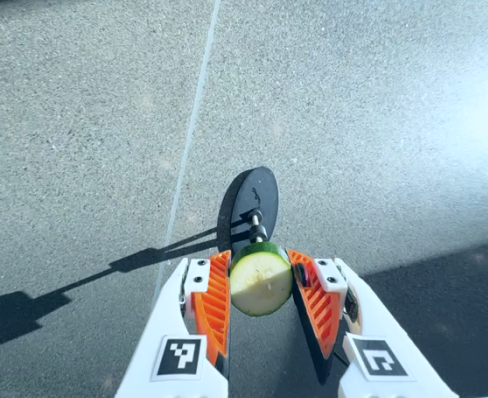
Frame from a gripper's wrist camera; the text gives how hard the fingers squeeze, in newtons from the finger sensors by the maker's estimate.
{"total": 12.4, "left": 12.9, "right": 11.9}